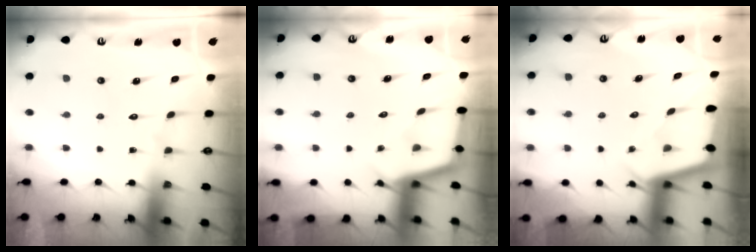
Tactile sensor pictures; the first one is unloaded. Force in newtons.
{"total": 2.4, "press": 2.4, "slide": 0.2}
{"total": 2.0, "press": 2.0, "slide": 0.2}